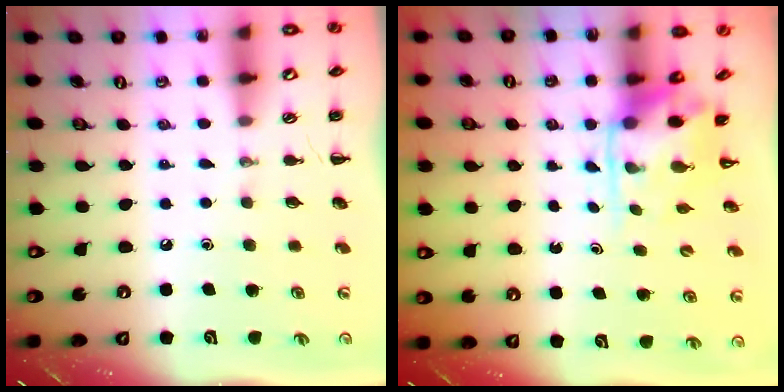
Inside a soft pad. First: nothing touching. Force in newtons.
{"total": 3.4, "press": 3.3, "slide": 0.6}